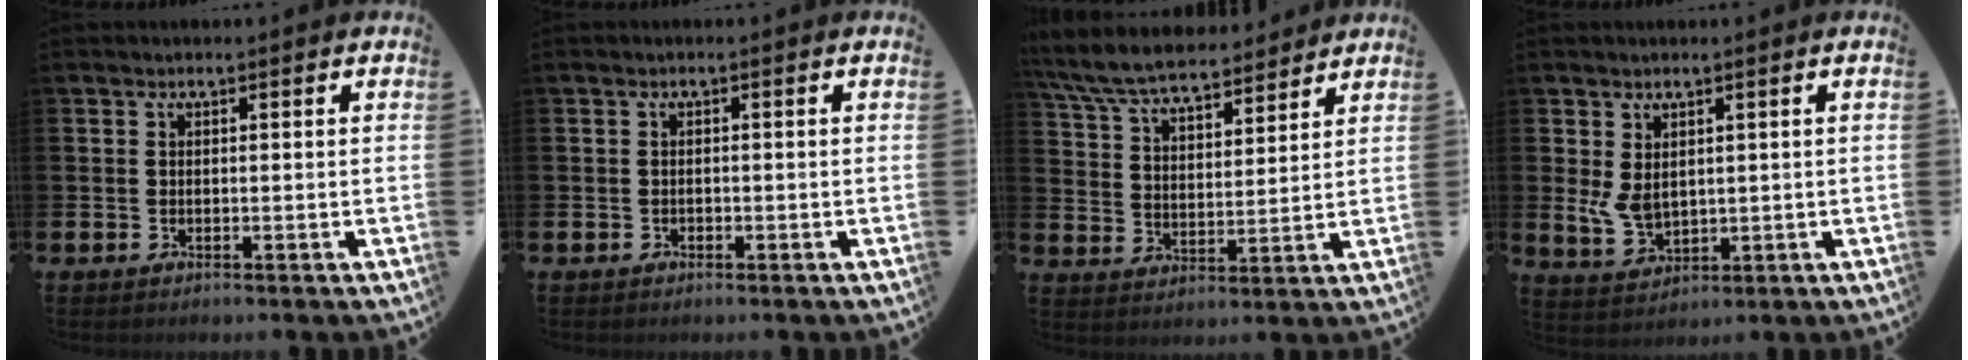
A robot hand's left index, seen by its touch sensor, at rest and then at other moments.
{"total": 0.5, "force": [-0.3, 0.4, 0.1], "torque": [-0.008, 0.004, -0.007]}
{"total": 7.6, "force": [7.1, 1.4, 2.3], "torque": [-0.078, -0.038, 0.127]}
{"total": 3.6, "force": [1.5, 2.3, 2.5], "torque": [-0.038, -0.004, 0.024]}